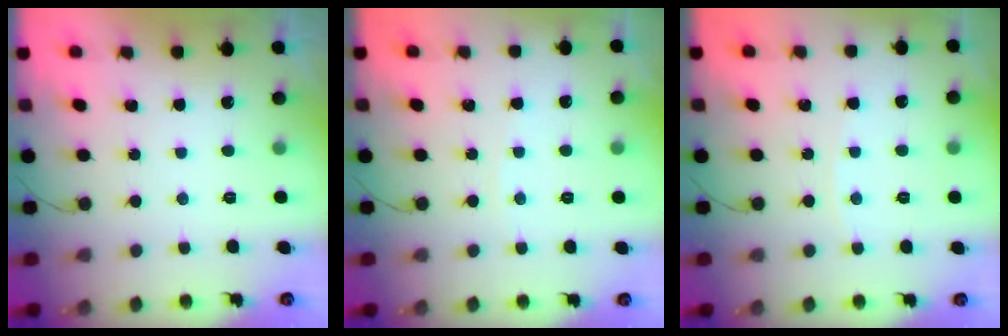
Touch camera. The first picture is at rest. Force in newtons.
{"total": 1.6, "press": 1.6, "slide": 0.2}
{"total": 2.3, "press": 2.3, "slide": 0.3}